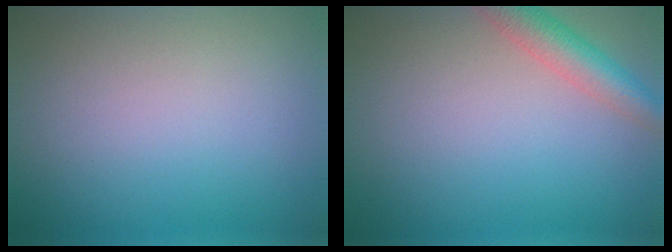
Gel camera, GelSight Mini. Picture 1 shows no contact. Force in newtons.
{"total": 3.8, "press": 3.8, "slide": 0.2}